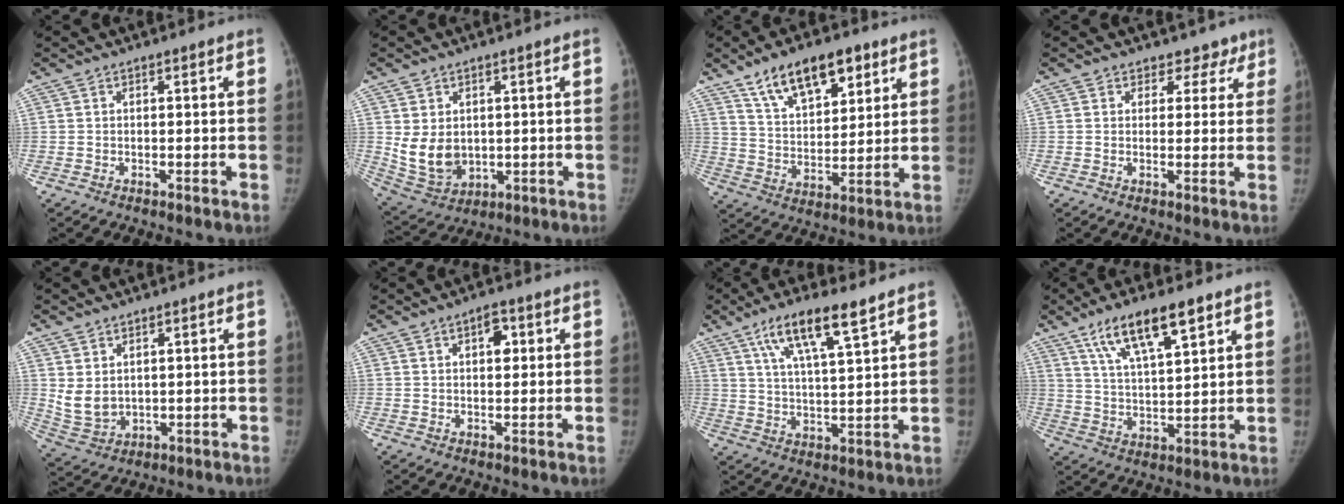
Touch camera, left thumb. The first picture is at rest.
{"total": 9.1, "force": [0.7, 7.0, 5.7], "torque": [-0.078, -0.017, 0.040]}
{"total": 14.9, "force": [8.9, 7.2, 9.5], "torque": [-0.116, -0.037, 0.156]}
{"total": 4.6, "force": [3.1, 3.4, -0.2], "torque": [0.043, -0.015, 0.025]}
{"total": 6.1, "force": [1.7, 4.6, 3.6], "torque": [-0.053, -0.018, 0.053]}
{"total": 3.9, "force": [1.4, 2.2, 2.9], "torque": [-0.027, -0.001, 0.017]}
{"total": 11.6, "force": [6.9, 2.3, 9.0], "torque": [-0.154, -0.022, 0.127]}
{"total": 13.0, "force": [7.7, 3.9, 9.7], "torque": [-0.152, -0.025, 0.141]}